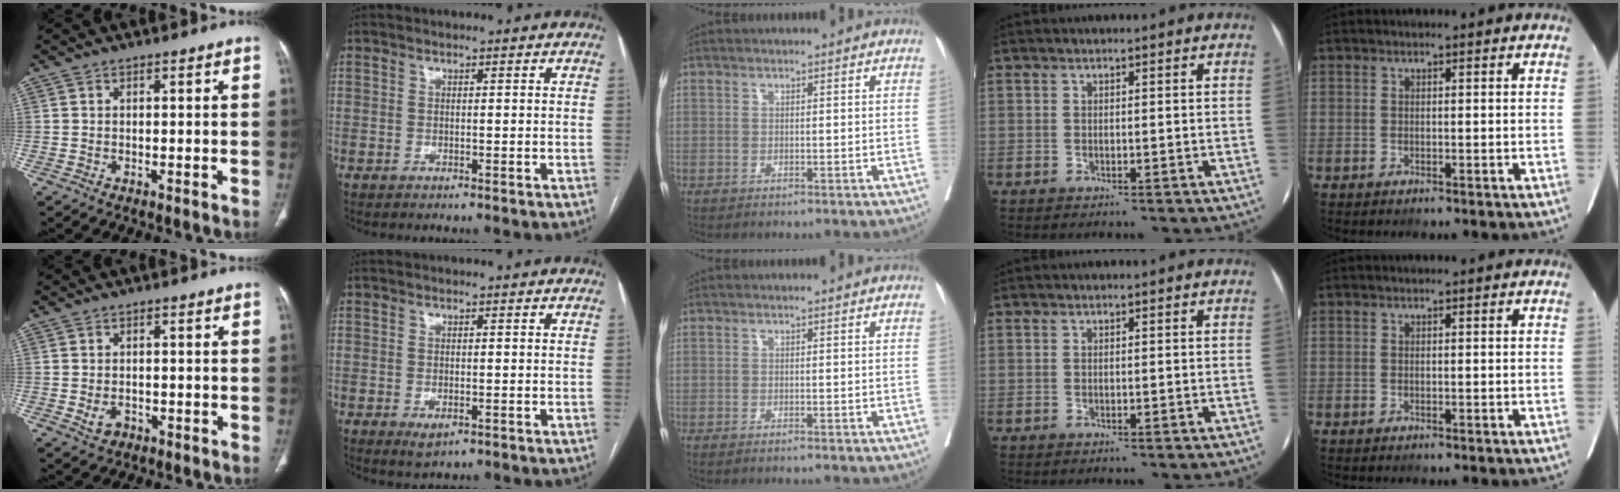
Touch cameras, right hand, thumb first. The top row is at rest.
{"thumb": {"total": 2.9, "force": [-1.2, 2.1, 1.6], "torque": [-0.026, 0.004, -0.012]}, "index": {"total": 2.2, "force": [-0.9, 0.9, 1.7], "torque": [-0.026, -0.002, -0.006]}, "middle": {"total": 1.4, "force": [1.1, -0.9, 0.4], "torque": [0.002, -0.007, 0.027]}}